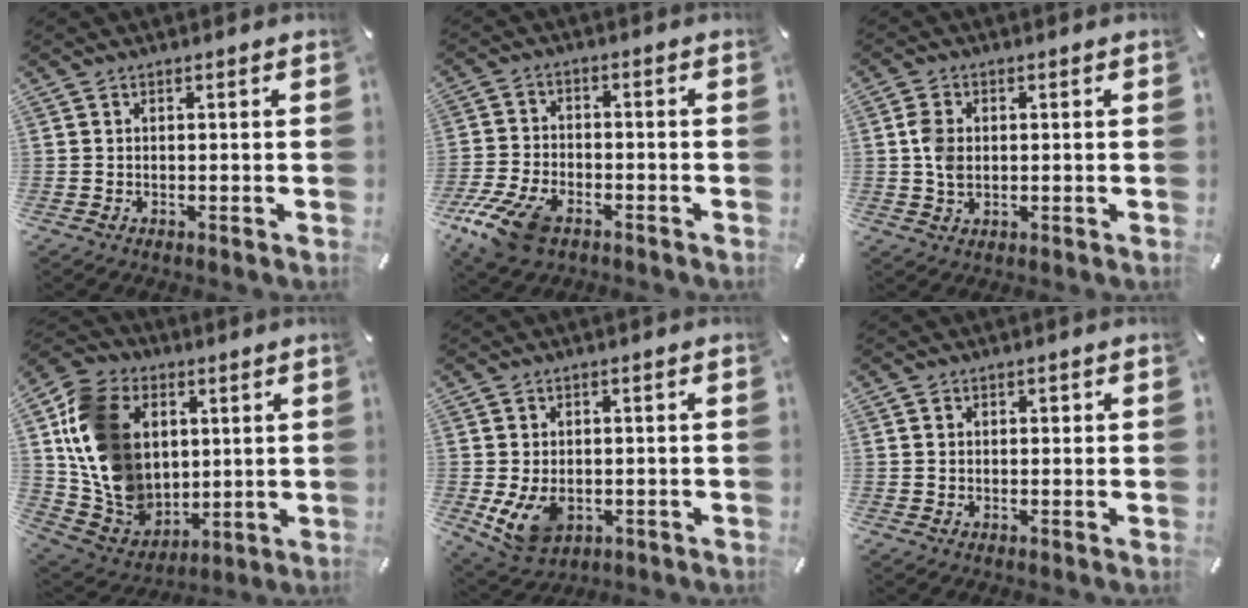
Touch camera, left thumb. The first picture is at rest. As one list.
[{"total": 10.8, "force": [-6.7, 5.8, 6.2], "torque": [-0.131, 0.026, -0.124]}, {"total": 5.2, "force": [0.3, 3.8, 3.5], "torque": [-0.081, 0.005, 0.002]}, {"total": 18.1, "force": [3.4, 15.6, 8.6], "torque": [-0.189, -0.016, 0.075]}, {"total": 7.9, "force": [-1.5, 6.0, 5.0], "torque": [-0.099, 0.001, -0.026]}, {"total": 1.7, "force": [0.0, 1.6, 0.7], "torque": [-0.008, 0.004, -0.005]}]